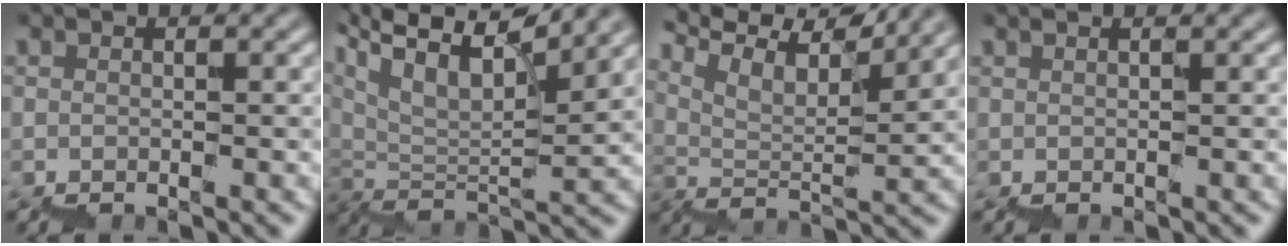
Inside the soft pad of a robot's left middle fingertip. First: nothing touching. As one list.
[{"total": 13.1, "force": [10.2, 3.0, 7.6], "torque": [-0.154, 0.041, 0.154]}, {"total": 9.8, "force": [8.8, 1.0, 4.2], "torque": [-0.080, 0.030, 0.148]}, {"total": 0.5, "force": [0.5, -0.1, 0.1], "torque": [0.002, -0.001, 0.007]}]